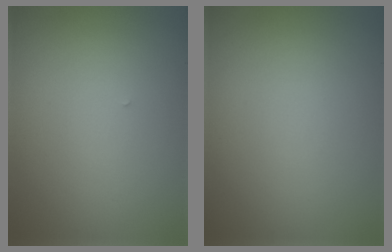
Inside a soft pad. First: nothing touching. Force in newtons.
{"total": 0.0}